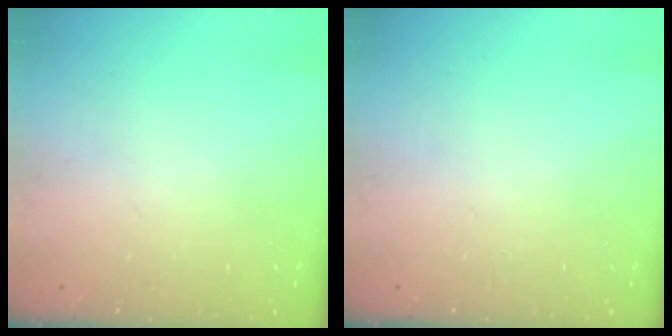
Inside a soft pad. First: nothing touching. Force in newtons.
{"total": 0.0}